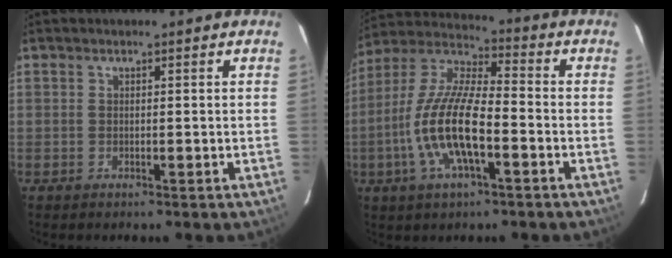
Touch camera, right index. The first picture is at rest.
{"total": 15.3, "force": [-4.9, 4.8, 13.7], "torque": [-0.282, -0.005, -0.098]}